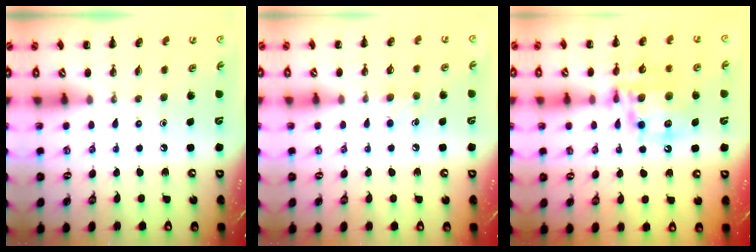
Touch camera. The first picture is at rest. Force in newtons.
{"total": 4.8, "press": 4.6, "slide": 1.5}
{"total": 13.9, "press": 13.6, "slide": 2.8}